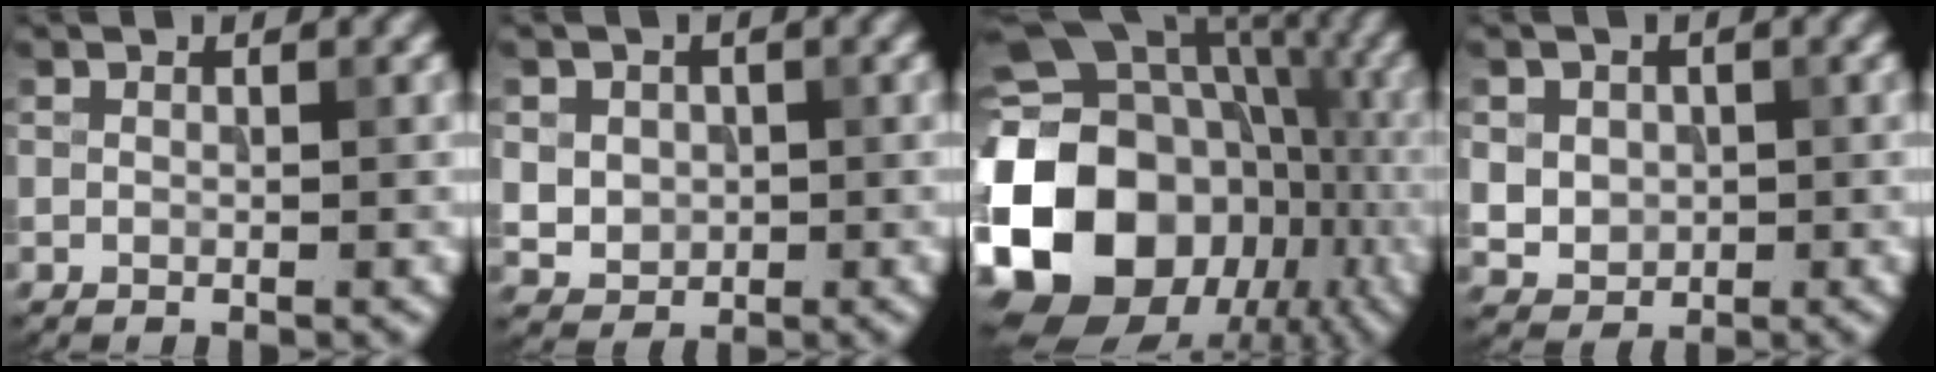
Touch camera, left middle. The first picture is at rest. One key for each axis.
{"total": 3.5, "fx": 0.6, "fy": 3.1, "fz": 1.5, "tx": -0.035, "ty": 0.003, "tz": 0.012}
{"total": 20.3, "fx": -4.9, "fy": 16.5, "fz": 10.8, "tx": -0.222, "ty": 0.005, "tz": -0.086}
{"total": 3.8, "fx": 0.7, "fy": 3.4, "fz": 1.6, "tx": -0.040, "ty": 0.004, "tz": 0.014}